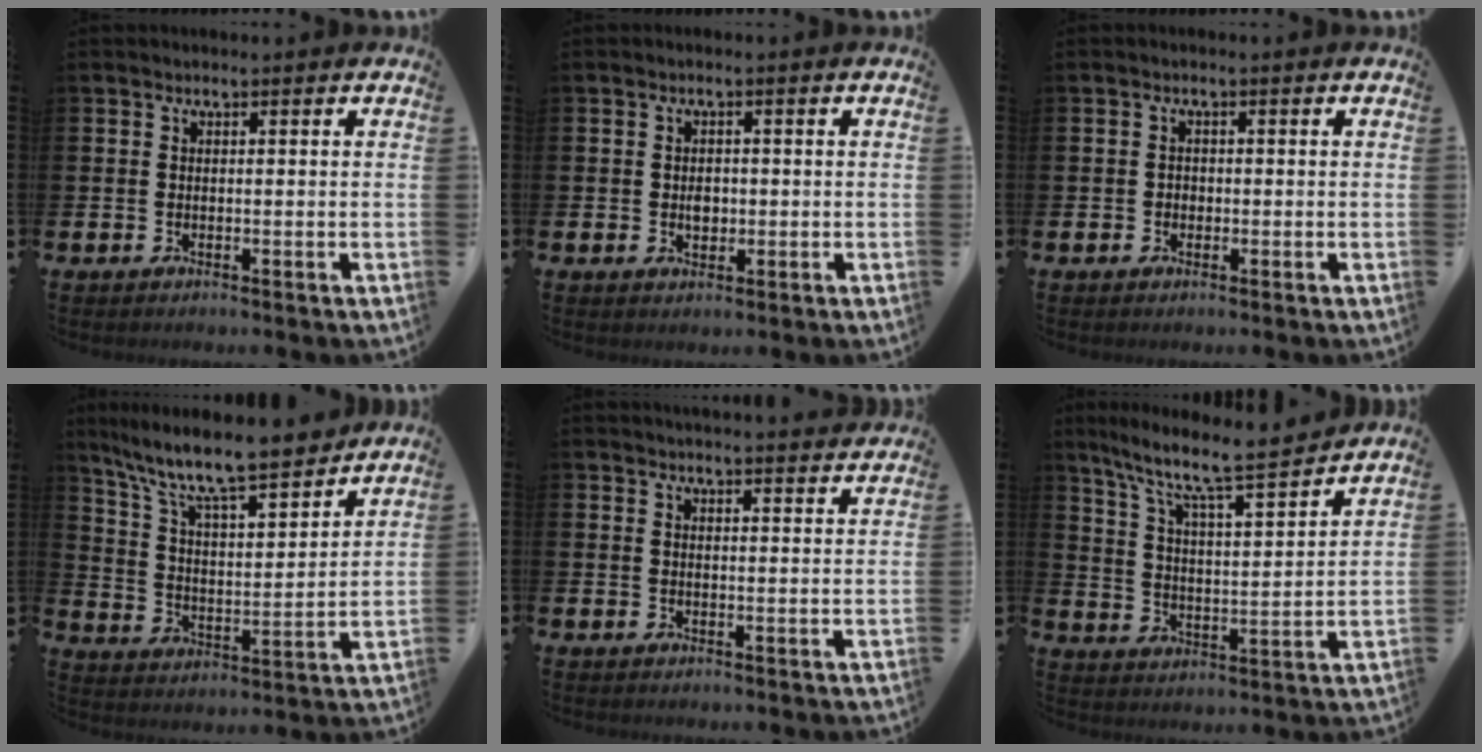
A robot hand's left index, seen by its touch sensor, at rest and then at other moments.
{"total": 2.0, "force": [0.0, 1.5, 1.4], "torque": [-0.003, -0.003, -0.007]}
{"total": 1.0, "force": [-0.3, 0.9, 0.3], "torque": [0.000, 0.004, -0.009]}
{"total": 10.0, "force": [9.0, 1.3, 4.2], "torque": [-0.109, -0.067, 0.150]}
{"total": 2.9, "force": [2.9, -0.3, -0.1], "torque": [-0.001, -0.017, 0.052]}
{"total": 8.6, "force": [7.8, 0.4, 3.7], "torque": [-0.098, -0.062, 0.126]}